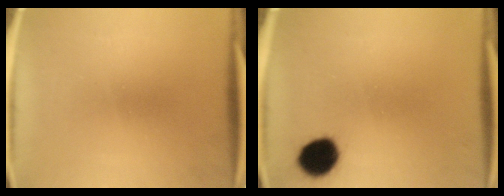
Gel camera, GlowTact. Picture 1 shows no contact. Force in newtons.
{"total": 8.8}